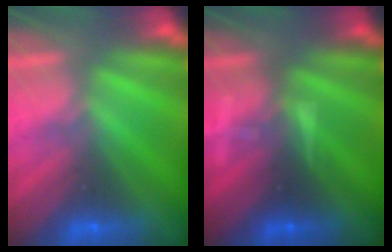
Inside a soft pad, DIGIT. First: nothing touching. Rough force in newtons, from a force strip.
{"total": 3.3}